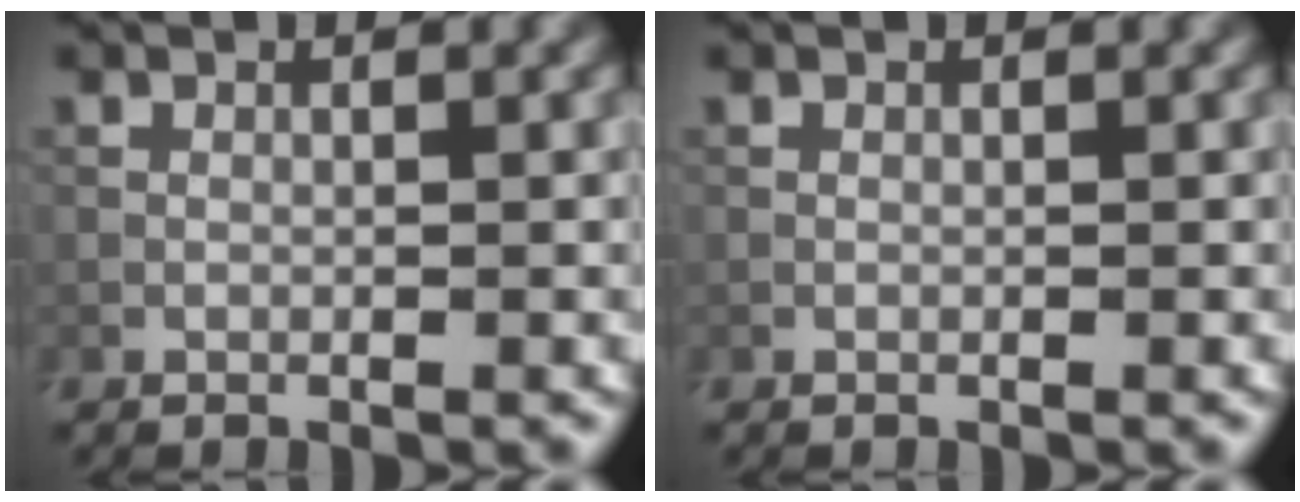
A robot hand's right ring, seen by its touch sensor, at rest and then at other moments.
{"total": 0.0}